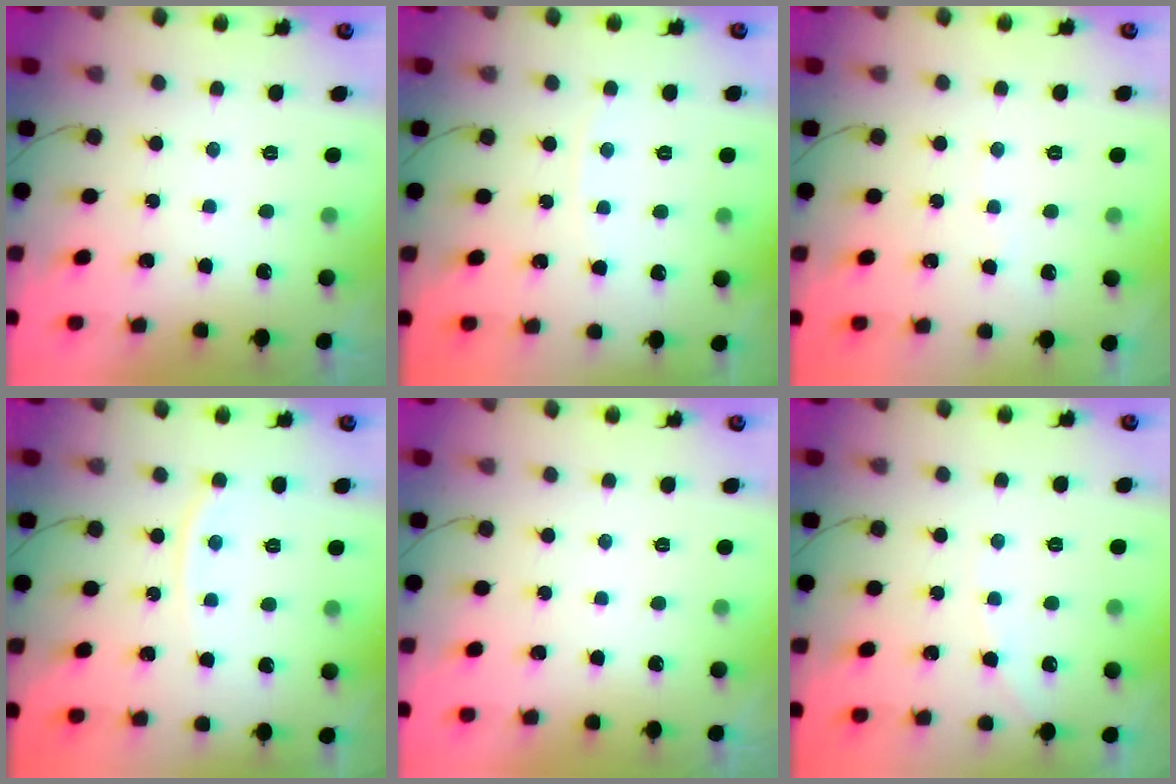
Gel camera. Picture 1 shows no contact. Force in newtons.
{"total": 2.3, "press": 2.3, "slide": 0.3}
{"total": 1.9, "press": 1.9, "slide": 0.2}
{"total": 5.2, "press": 5.1, "slide": 0.8}
{"total": 0.0}
{"total": 4.4, "press": 4.4, "slide": 0.3}